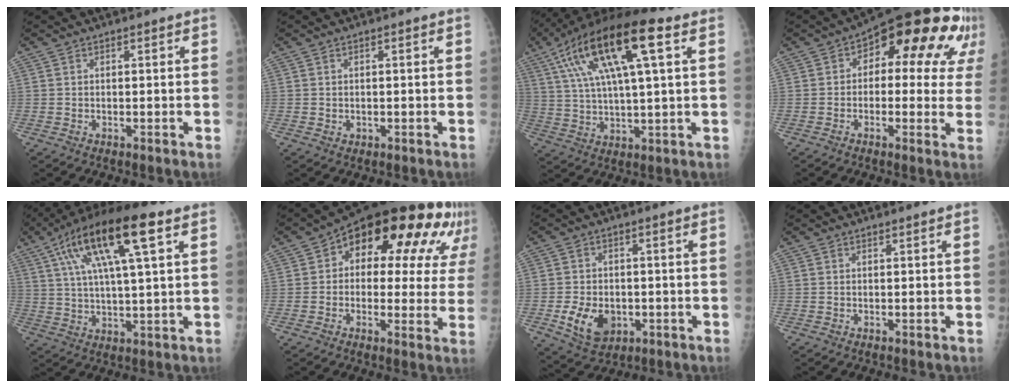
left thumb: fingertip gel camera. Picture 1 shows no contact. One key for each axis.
{"total": 1.1, "fx": -0.1, "fy": 1.0, "fz": 0.5, "tx": -0.004, "ty": 0.001, "tz": -0.001}
{"total": 20.2, "fx": 8.1, "fy": 5.8, "fz": 17.6, "tx": -0.331, "ty": 0.011, "tz": 0.140}
{"total": 18.8, "fx": 6.8, "fy": 10.1, "fz": 14.3, "tx": -0.120, "ty": 0.020, "tz": 0.076}
{"total": 18.6, "fx": 7.9, "fy": 4.6, "fz": 16.2, "tx": -0.297, "ty": 0.005, "tz": 0.134}
{"total": 22.0, "fx": 9.1, "fy": 11.6, "fz": 16.4, "tx": -0.165, "ty": 0.024, "tz": 0.116}
{"total": 8.4, "fx": -2.4, "fy": 5.6, "fz": 5.8, "tx": -0.094, "ty": 0.002, "tz": -0.033}
{"total": 0.0}